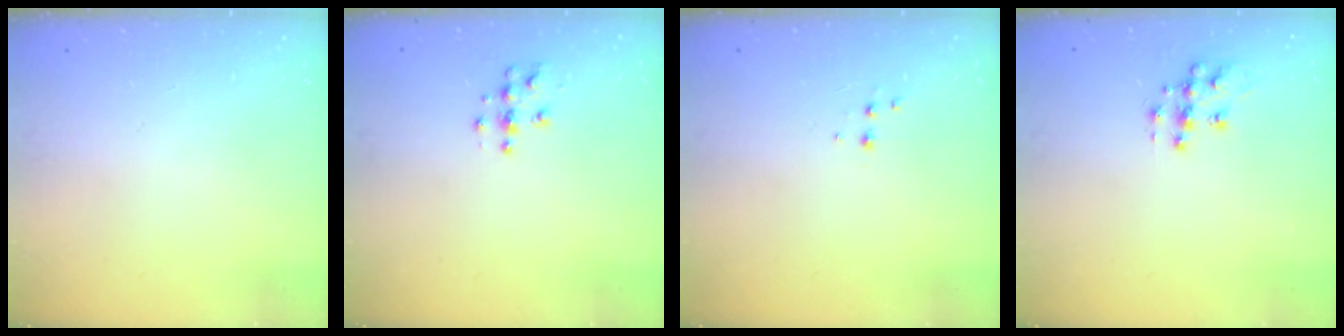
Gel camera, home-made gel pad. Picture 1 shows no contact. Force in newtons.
{"total": 4.3, "press": 4.3, "slide": 0.4}
{"total": 1.9, "press": 1.9, "slide": 0.2}
{"total": 10.2, "press": 10.2, "slide": 0.7}